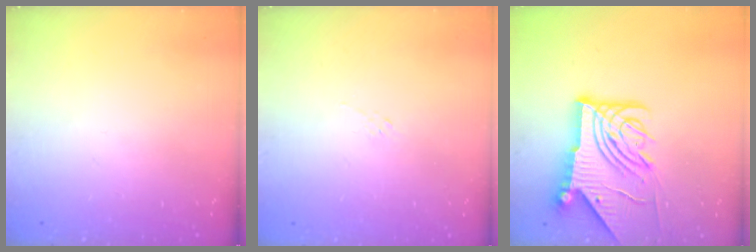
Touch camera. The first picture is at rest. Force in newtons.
{"total": 4.3, "press": 4.2, "slide": 0.9}
{"total": 12.0, "press": 11.9, "slide": 1.5}